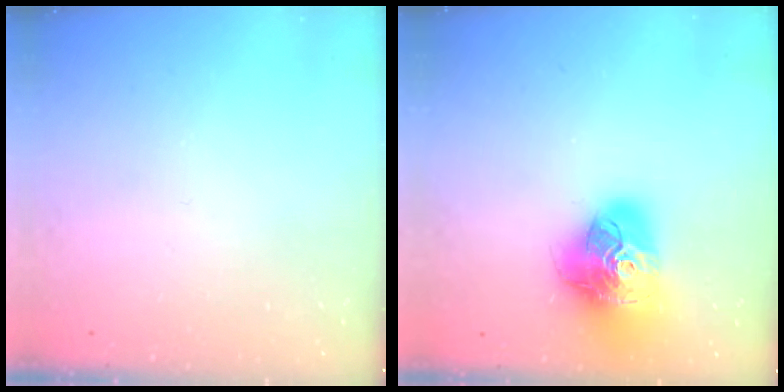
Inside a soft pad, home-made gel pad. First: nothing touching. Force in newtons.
{"total": 21.4, "press": 21.3, "slide": 2.3}